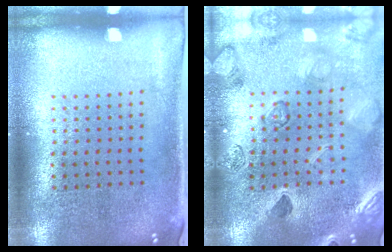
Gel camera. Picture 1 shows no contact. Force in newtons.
{"total": 2.4, "press": 2.4, "slide": 0.4}